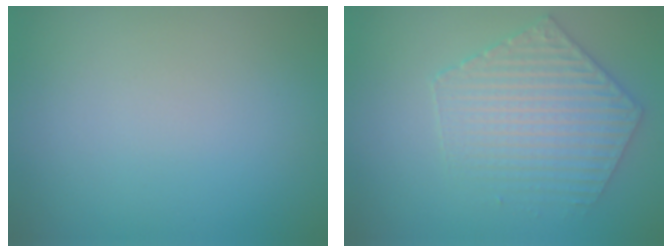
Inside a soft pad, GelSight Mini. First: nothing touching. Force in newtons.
{"total": 4.0, "press": 3.8, "slide": 1.4}